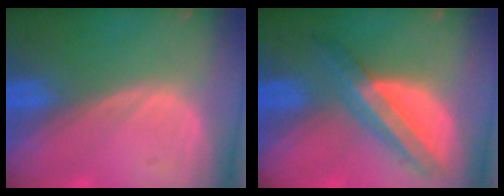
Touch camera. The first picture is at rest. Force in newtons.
{"total": 8.1, "press": 6.8, "slide": 4.3}